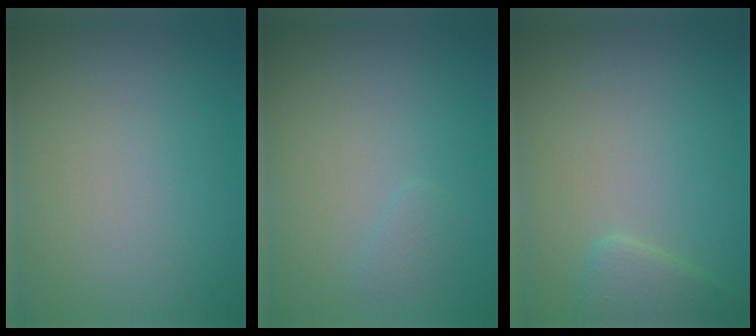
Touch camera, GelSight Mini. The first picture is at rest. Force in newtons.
{"total": 0.7, "press": 0.7, "slide": 0.1}
{"total": 1.8, "press": 1.8, "slide": 0.1}